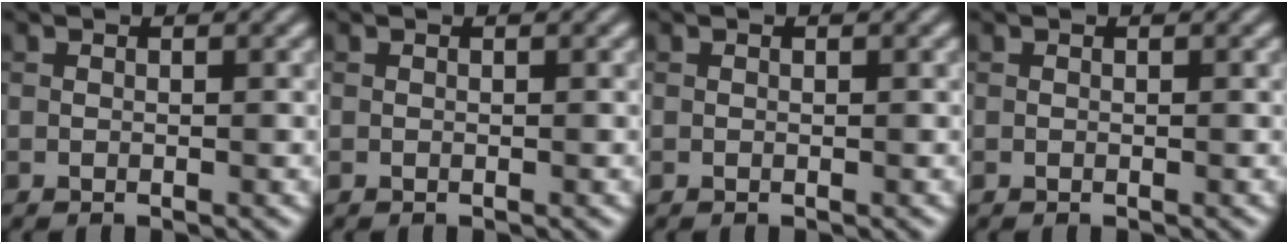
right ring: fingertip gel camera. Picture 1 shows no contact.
{"total": 0.0}
{"total": 0.0}
{"total": 0.0}